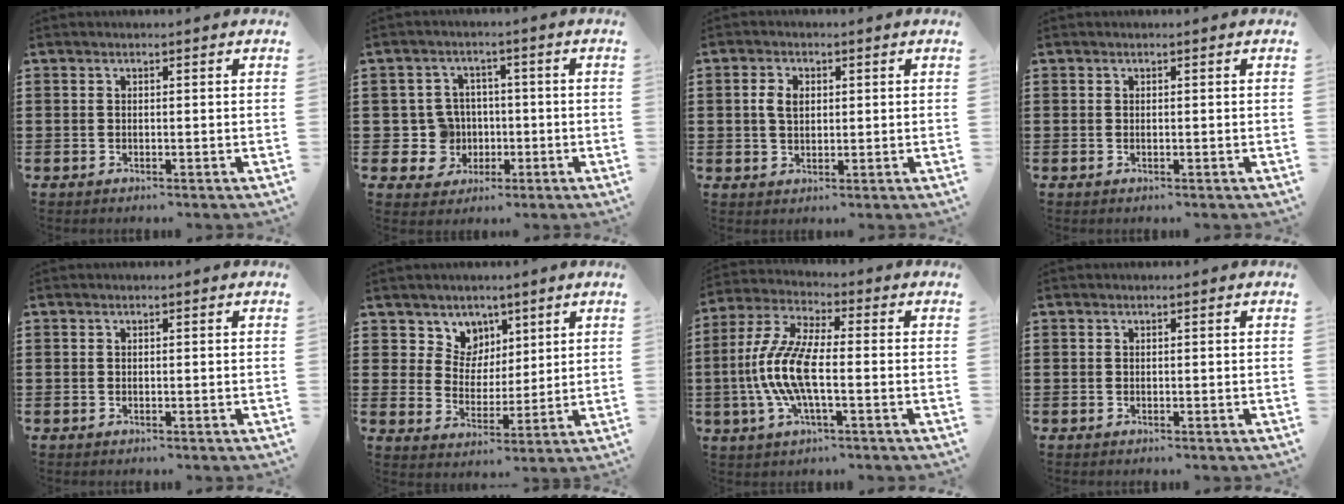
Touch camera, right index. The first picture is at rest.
{"total": 6.1, "force": [-0.6, 5.9, 1.6], "torque": [-0.059, 0.013, -0.008]}
{"total": 3.2, "force": [0.5, 2.1, 2.4], "torque": [-0.051, 0.011, 0.007]}
{"total": 0.0}
{"total": 0.0}
{"total": 6.0, "force": [3.7, 4.7, -0.3], "torque": [-0.034, -0.014, 0.068]}
{"total": 10.0, "force": [-2.0, 3.2, 9.2], "torque": [-0.221, -0.017, -0.045]}
{"total": 0.0}